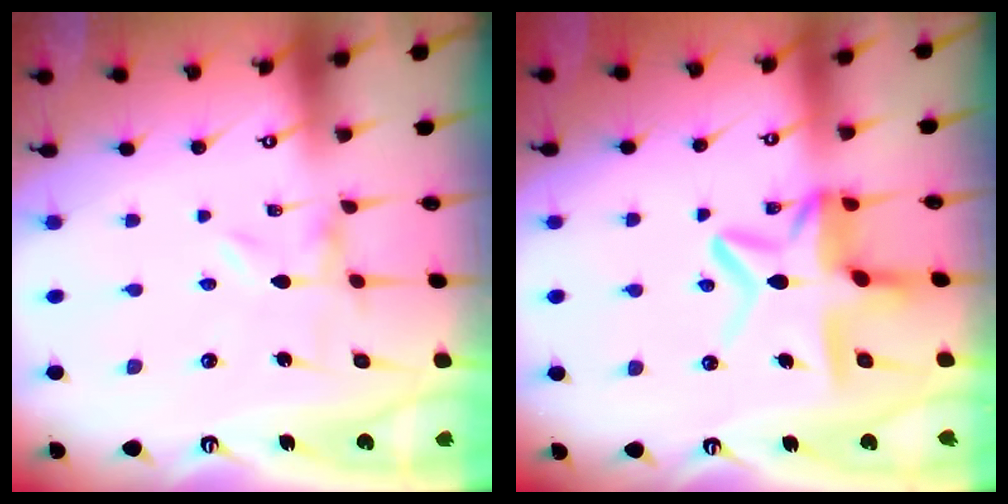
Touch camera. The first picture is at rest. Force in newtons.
{"total": 11.7, "press": 11.7, "slide": 1.3}